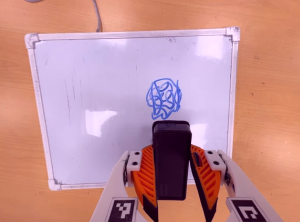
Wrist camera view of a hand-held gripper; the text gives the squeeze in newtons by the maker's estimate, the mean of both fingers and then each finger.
{"total": 5.6, "left": 4.3, "right": 6.9}